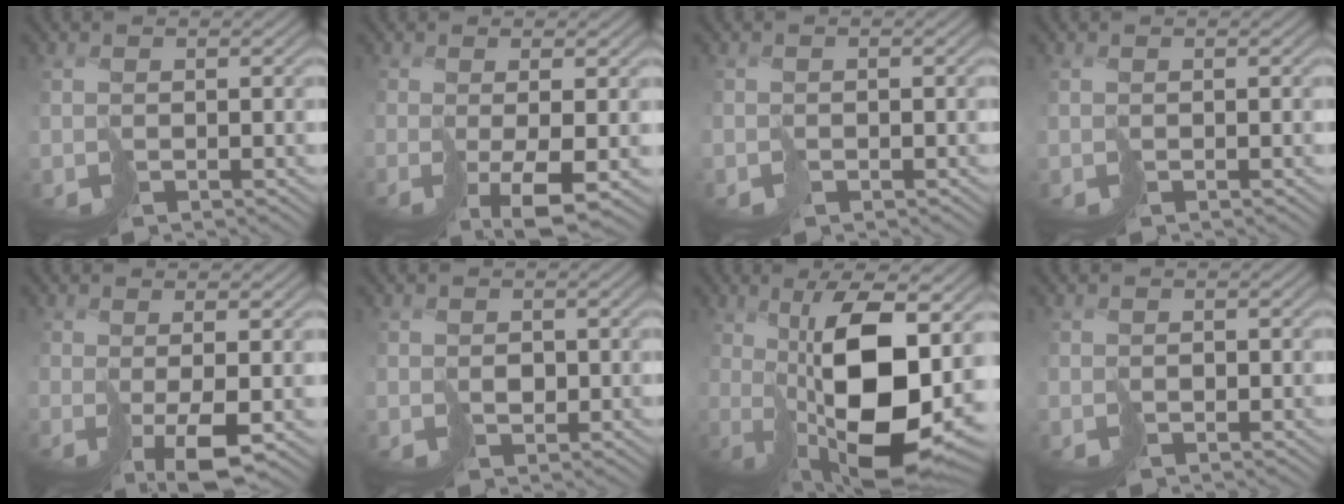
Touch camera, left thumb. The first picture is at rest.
{"total": 3.9, "force": [-0.7, 0.0, 3.8], "torque": [-0.055, 0.003, -0.001]}
{"total": 0.7, "force": [-0.4, 0.1, -0.5], "torque": [0.017, 0.002, -0.008]}
{"total": 0.0}
{"total": 3.5, "force": [-0.4, 0.0, 3.5], "torque": [-0.050, 0.003, 0.002]}
{"total": 1.0, "force": [0.5, 0.9, -0.1], "torque": [0.015, 0.003, 0.014]}
{"total": 12.9, "force": [1.2, 4.0, 12.2], "torque": [-0.188, 0.005, 0.030]}
{"total": 0.5, "force": [-0.3, 0.2, -0.4], "torque": [0.013, 0.002, -0.006]}